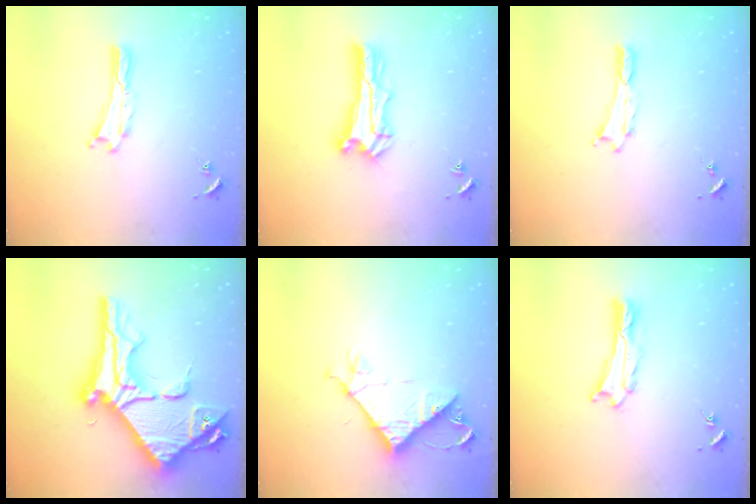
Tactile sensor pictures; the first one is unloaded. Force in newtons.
{"total": 2.7, "press": 2.7, "slide": 0.3}
{"total": 0.0}
{"total": 15.4, "press": 15.3, "slide": 1.5}
{"total": 8.3, "press": 8.3, "slide": 0.8}
{"total": 1.1, "press": 1.1, "slide": 0.2}